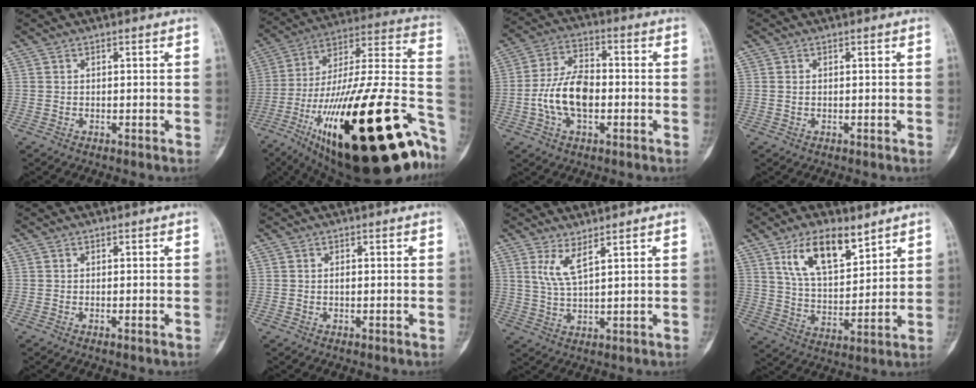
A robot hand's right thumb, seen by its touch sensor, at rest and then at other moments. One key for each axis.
{"total": 45.8, "fx": -18.6, "fy": 14.5, "fz": 39.2, "tx": -0.542, "ty": 0.063, "tz": -0.293}
{"total": 11.3, "fx": -1.9, "fy": 6.4, "fz": 9.1, "tx": -0.168, "ty": 0.026, "tz": -0.041}
{"total": 0.8, "fx": 0.1, "fy": 0.6, "fz": 0.5, "tx": -0.009, "ty": 0.000, "tz": 0.003}
{"total": 0.8, "fx": -0.3, "fy": 0.1, "fz": 0.7, "tx": -0.014, "ty": -0.001, "tz": -0.003}
{"total": 0.7, "fx": 0.1, "fy": 0.4, "fz": 0.6, "tx": -0.007, "ty": 0.001, "tz": 0.002}
{"total": 4.7, "fx": 2.7, "fy": 1.0, "fz": 3.8, "tx": -0.082, "ty": -0.024, "tz": 0.064}
{"total": 13.1, "fx": 7.5, "fy": 6.0, "fz": 8.8, "tx": -0.133, "ty": -0.039, "tz": 0.144}